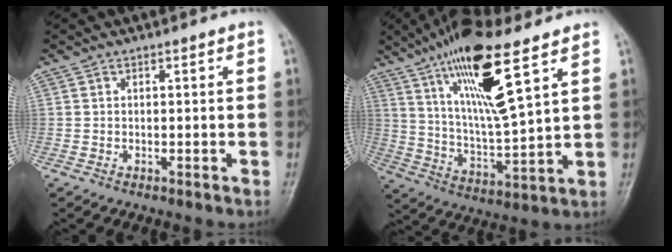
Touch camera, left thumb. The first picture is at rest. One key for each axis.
{"total": 18.1, "fx": 9.7, "fy": 4.1, "fz": 14.7, "tx": -0.263, "ty": -0.043, "tz": 0.184}